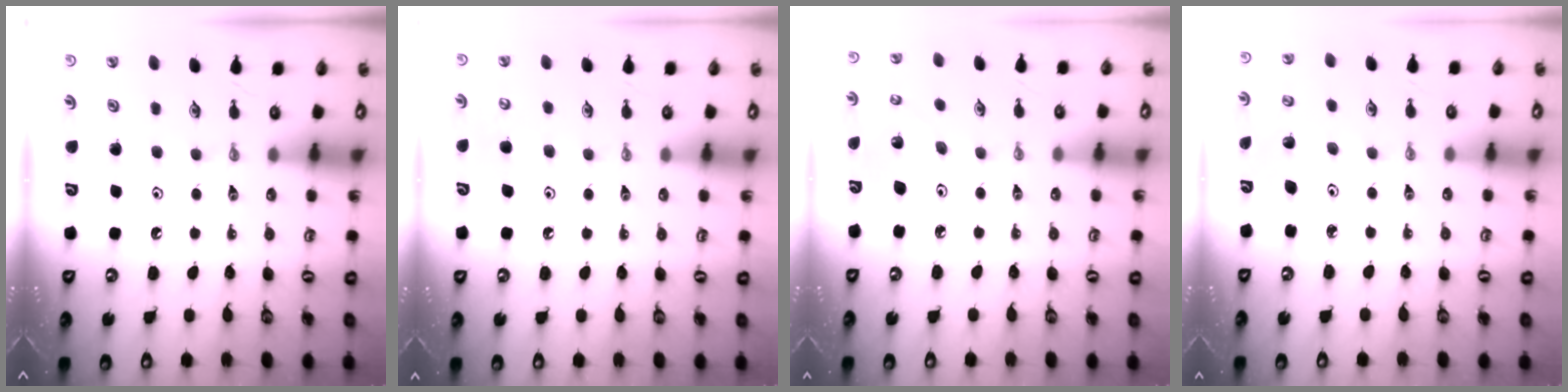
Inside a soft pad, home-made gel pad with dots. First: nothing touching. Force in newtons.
{"total": 4.3, "press": 4.3, "slide": 0.3}
{"total": 3.8, "press": 3.8, "slide": 0.3}
{"total": 2.9, "press": 2.8, "slide": 0.8}